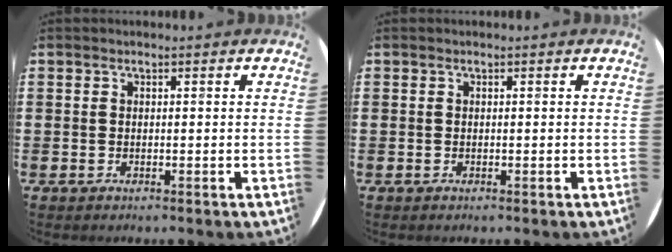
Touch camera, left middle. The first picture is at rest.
{"total": 0.0}